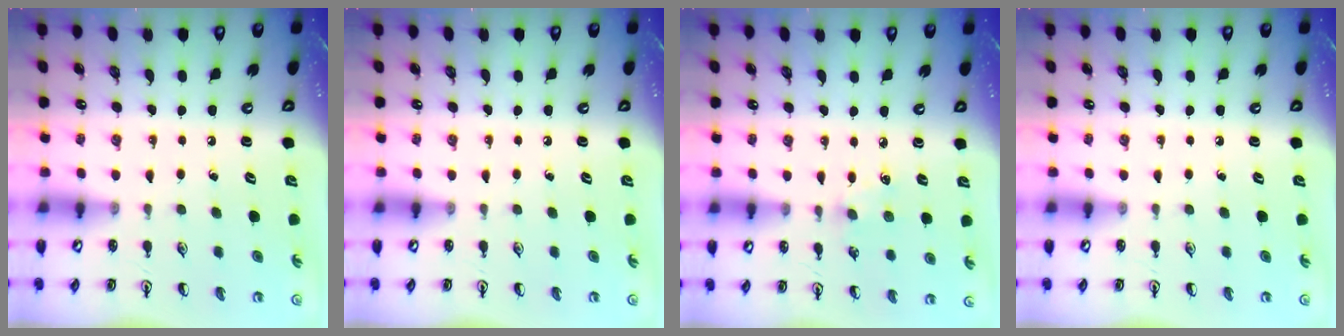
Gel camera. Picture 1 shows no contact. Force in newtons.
{"total": 0.0}
{"total": 5.6, "press": 5.5, "slide": 0.6}
{"total": 0.0}